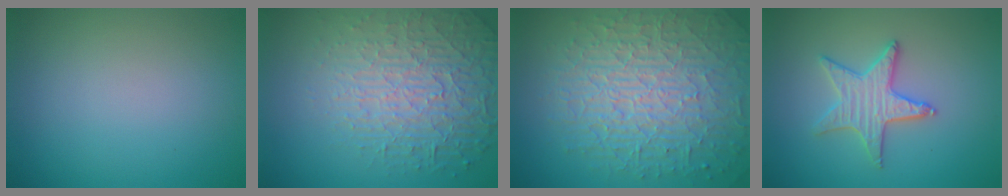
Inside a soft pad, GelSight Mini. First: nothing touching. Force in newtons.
{"total": 6.7, "press": 5.1, "slide": 4.4}
{"total": 10.5, "press": 6.9, "slide": 7.9}
{"total": 3.3, "press": 3.2, "slide": 0.2}